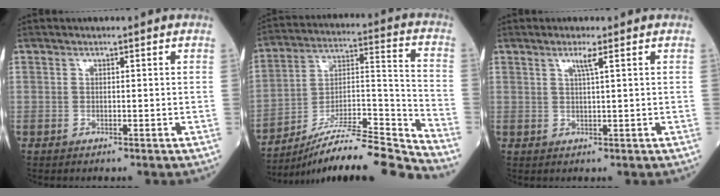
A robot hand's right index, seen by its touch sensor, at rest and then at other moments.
{"total": 18.7, "force": [-17.1, -0.5, 7.5], "torque": [-0.123, 0.026, -0.289]}
{"total": 2.0, "force": [1.0, -0.4, 1.7], "torque": [-0.036, -0.002, 0.019]}